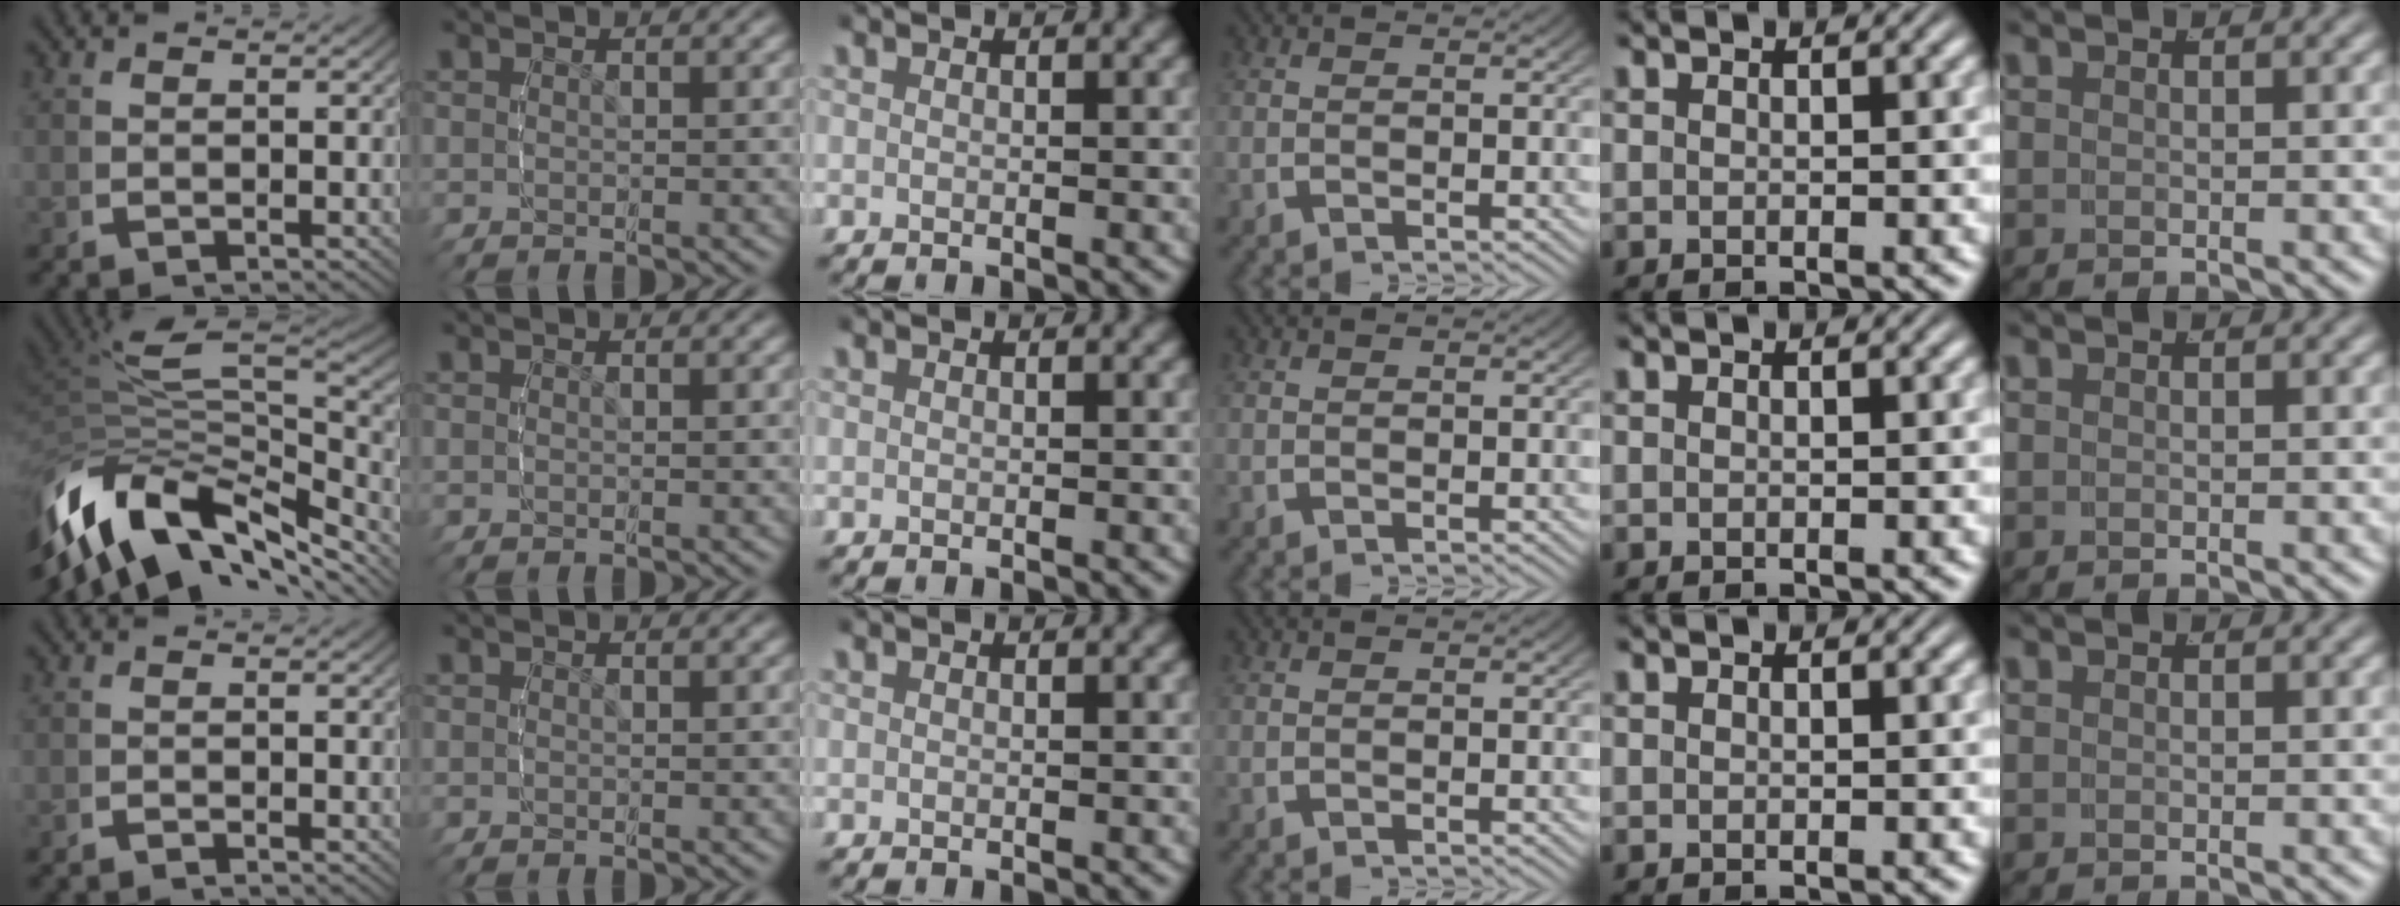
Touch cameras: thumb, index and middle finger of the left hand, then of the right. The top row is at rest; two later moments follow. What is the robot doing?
{"motion": "lift_and_place", "object": "lipstick"}